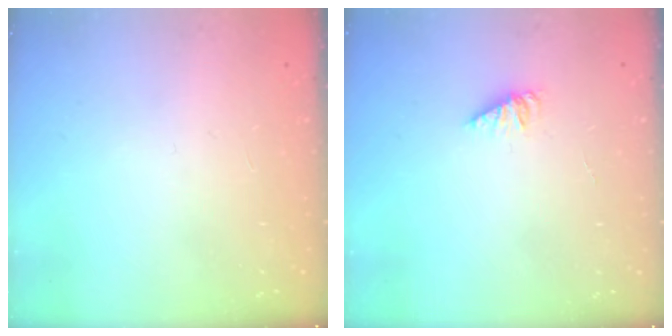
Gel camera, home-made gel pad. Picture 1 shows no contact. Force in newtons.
{"total": 1.6, "press": 1.6, "slide": 0.2}